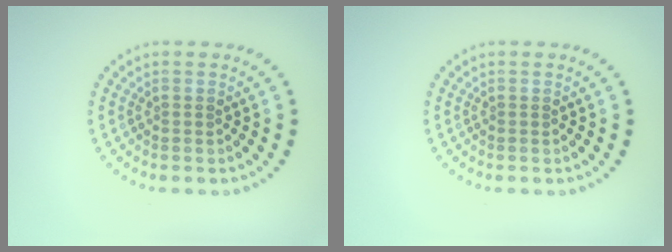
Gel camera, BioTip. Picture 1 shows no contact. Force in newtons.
{"total": 0.0}